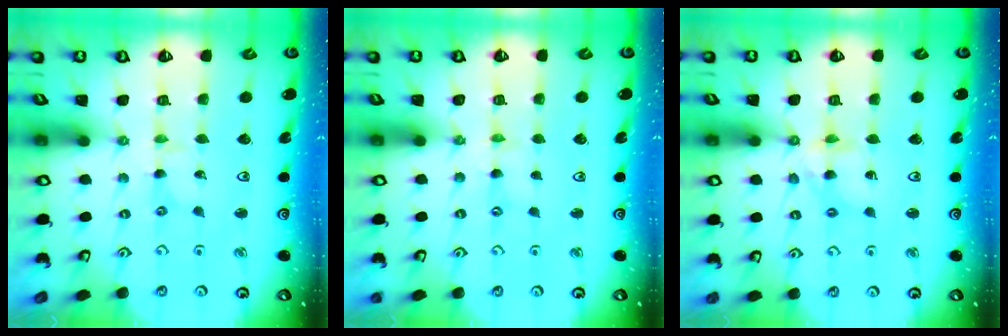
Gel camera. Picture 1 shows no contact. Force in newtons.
{"total": 2.2, "press": 2.2, "slide": 0.4}
{"total": 7.7, "press": 7.6, "slide": 0.7}